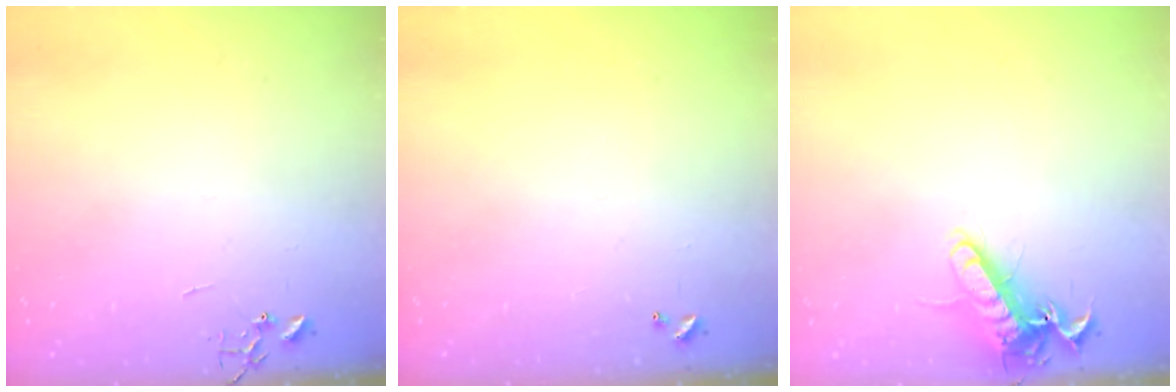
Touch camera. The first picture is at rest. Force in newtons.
{"total": 0.0}
{"total": 13.3, "press": 13.2, "slide": 1.1}